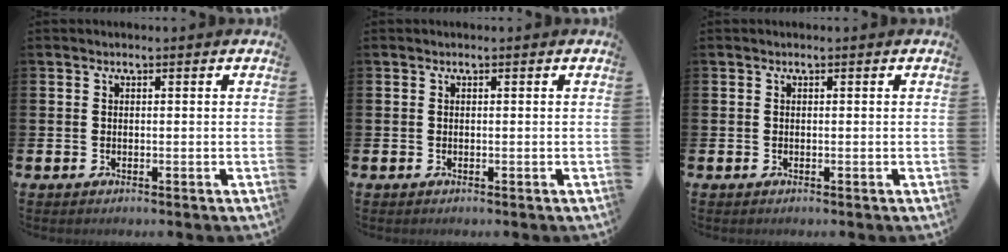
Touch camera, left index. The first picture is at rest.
{"total": 0.0}
{"total": 0.0}